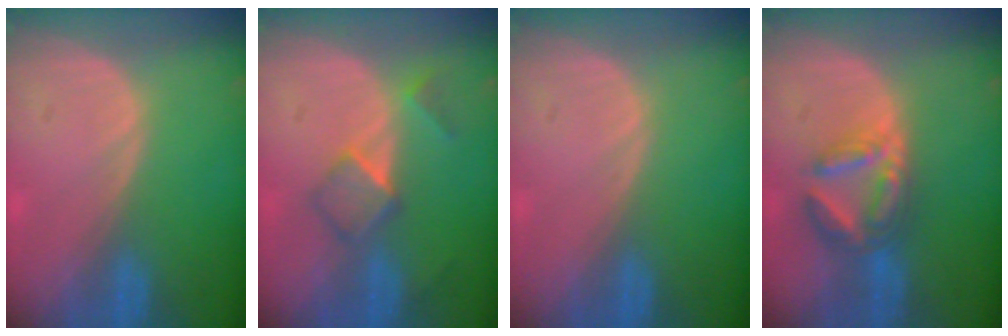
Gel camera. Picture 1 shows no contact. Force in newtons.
{"total": 5.0, "press": 4.4, "slide": 2.4}
{"total": 0.0}
{"total": 6.9, "press": 6.1, "slide": 3.4}